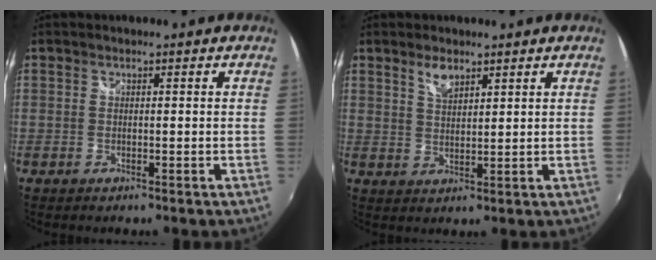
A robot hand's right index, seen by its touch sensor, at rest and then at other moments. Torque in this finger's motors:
{"motor_torque": [0.06, 0.00, 0.11, 0.04]}